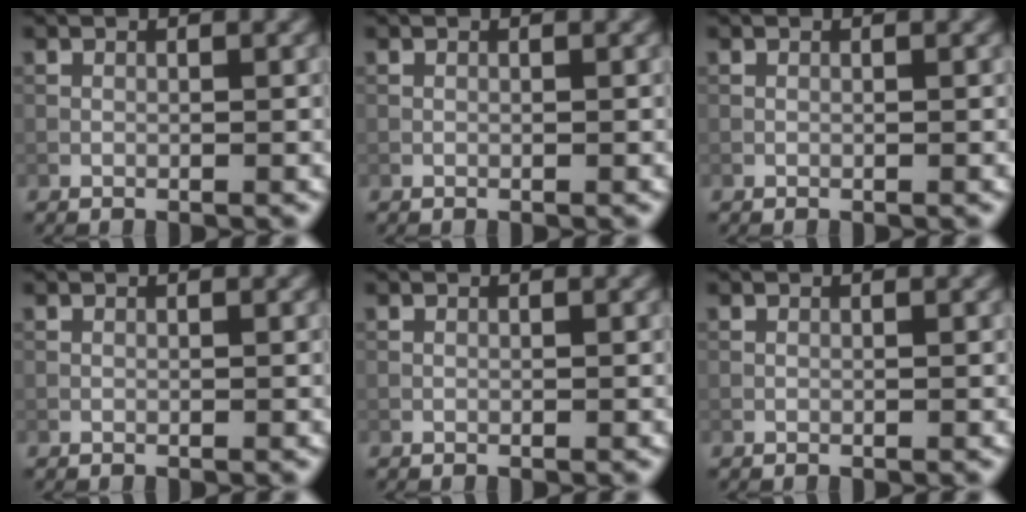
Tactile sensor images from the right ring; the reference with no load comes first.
{"total": 0.0}
{"total": 0.0}
{"total": 0.0}
{"total": 0.0}
{"total": 0.0}